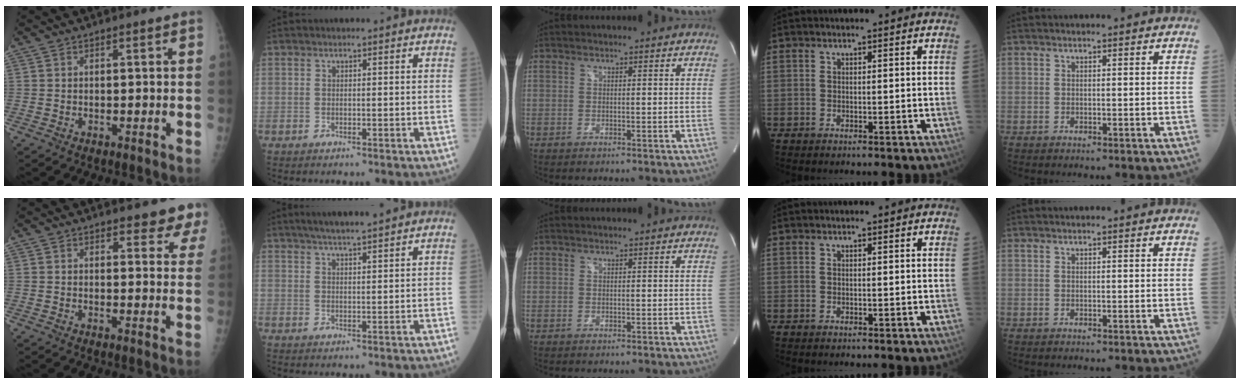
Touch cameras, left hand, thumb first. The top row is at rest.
{"thumb": {"total": 5.4, "force": [4.7, 2.0, 1.5], "torque": [0.016, -0.025, 0.040]}, "index": {"total": 5.8, "force": [4.9, -0.3, 3.1], "torque": [-0.054, 0.017, 0.082]}}